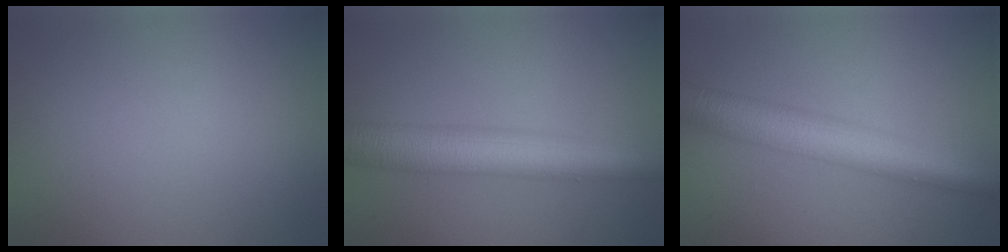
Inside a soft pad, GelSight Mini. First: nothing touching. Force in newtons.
{"total": 7.7, "press": 7.7, "slide": 0.0}
{"total": 7.2, "press": 7.2, "slide": 0.1}